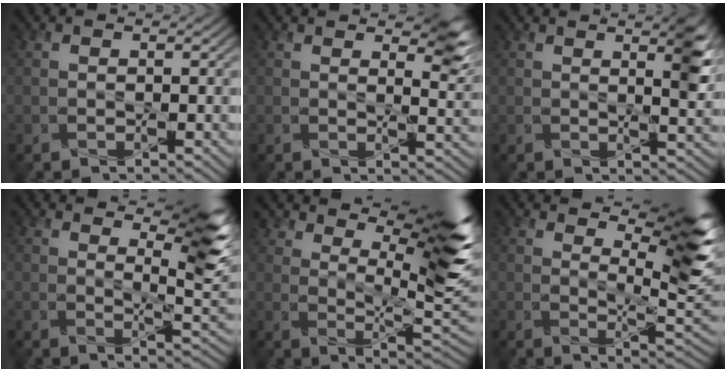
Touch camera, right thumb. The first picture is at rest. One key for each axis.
{"total": 4.8, "fx": 3.3, "fy": 1.5, "fz": 3.1, "tx": -0.050, "ty": -0.006, "tz": 0.053}
{"total": 4.6, "fx": 2.2, "fy": 1.0, "fz": 3.9, "tx": -0.063, "ty": 0.001, "tz": 0.036}
{"total": 9.1, "fx": 5.5, "fy": 1.9, "fz": 6.9, "tx": -0.112, "ty": 0.003, "tz": 0.096}
{"total": 12.1, "fx": 7.2, "fy": 3.7, "fz": 9.0, "tx": -0.157, "ty": 0.002, "tz": 0.124}
{"total": 11.4, "fx": 6.6, "fy": 2.8, "fz": 8.9, "tx": -0.146, "ty": -0.003, "tz": 0.103}